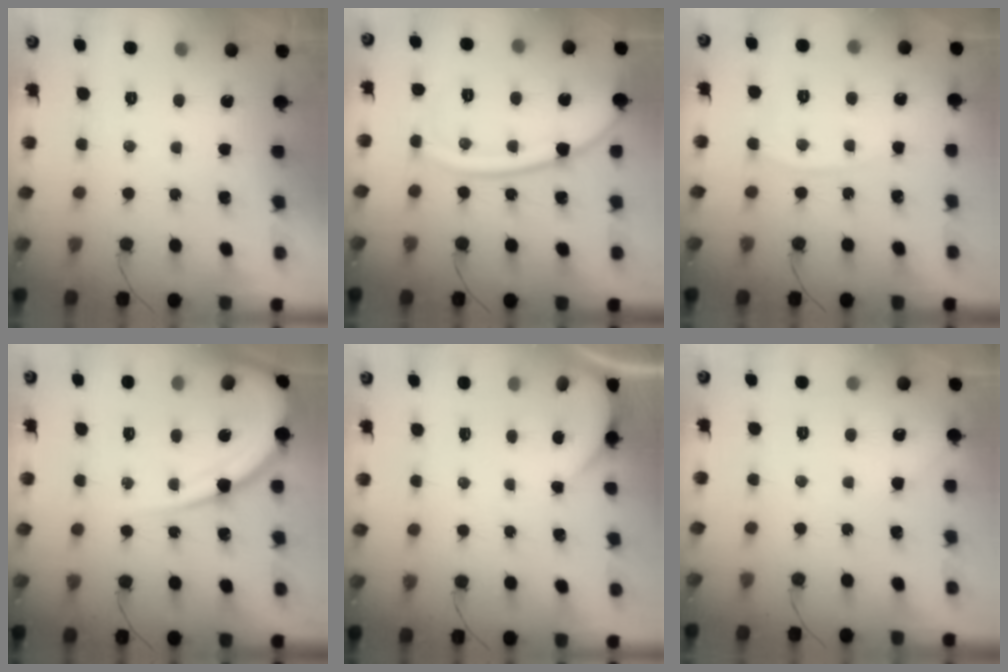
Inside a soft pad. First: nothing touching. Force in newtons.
{"total": 14.1, "press": 14.0, "slide": 0.8}
{"total": 5.7, "press": 5.7, "slide": 0.7}
{"total": 13.5, "press": 13.4, "slide": 1.6}
{"total": 2.7, "press": 2.7, "slide": 0.3}
{"total": 2.7, "press": 2.7, "slide": 0.4}